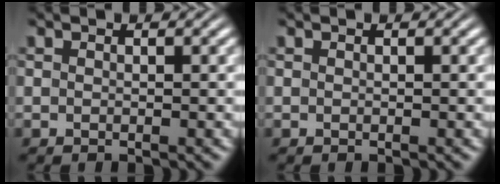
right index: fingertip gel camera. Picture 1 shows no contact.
{"total": 0.0}